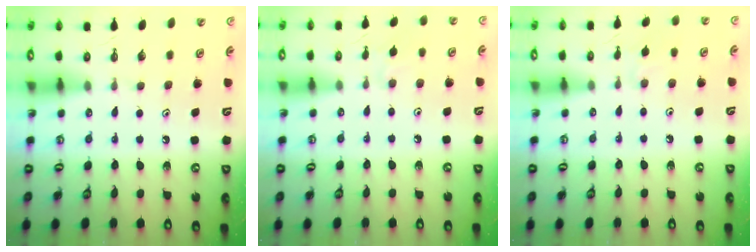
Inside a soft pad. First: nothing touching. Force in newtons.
{"total": 4.3, "press": 4.3, "slide": 0.7}
{"total": 4.3, "press": 4.3, "slide": 0.7}